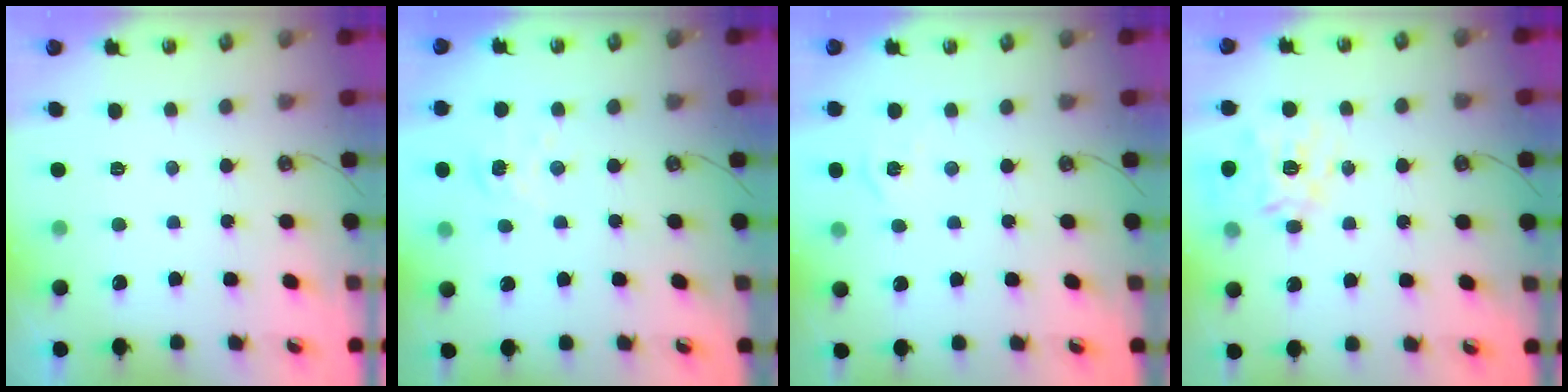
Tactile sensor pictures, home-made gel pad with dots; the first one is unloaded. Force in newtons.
{"total": 2.8, "press": 2.7, "slide": 0.3}
{"total": 4.7, "press": 4.7, "slide": 0.6}
{"total": 16.0, "press": 16.0, "slide": 1.5}